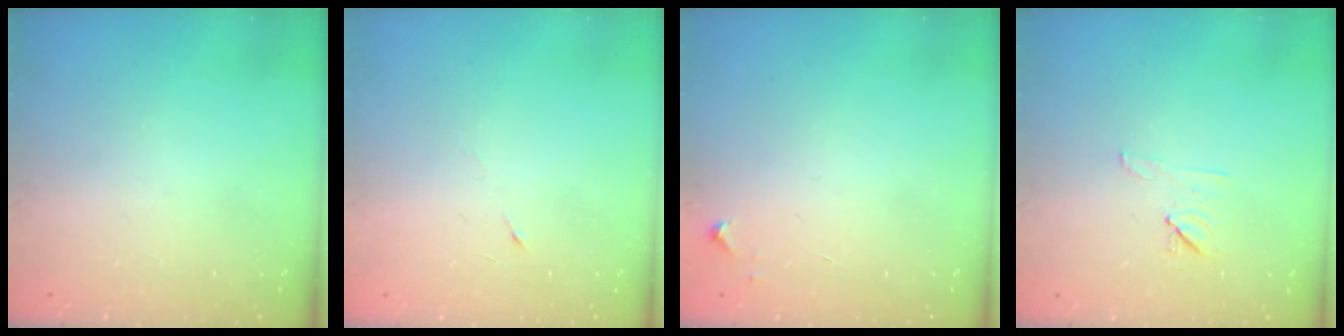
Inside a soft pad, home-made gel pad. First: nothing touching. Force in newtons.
{"total": 3.3, "press": 3.0, "slide": 1.4}
{"total": 3.3, "press": 3.2, "slide": 0.4}
{"total": 6.7, "press": 6.6, "slide": 1.1}